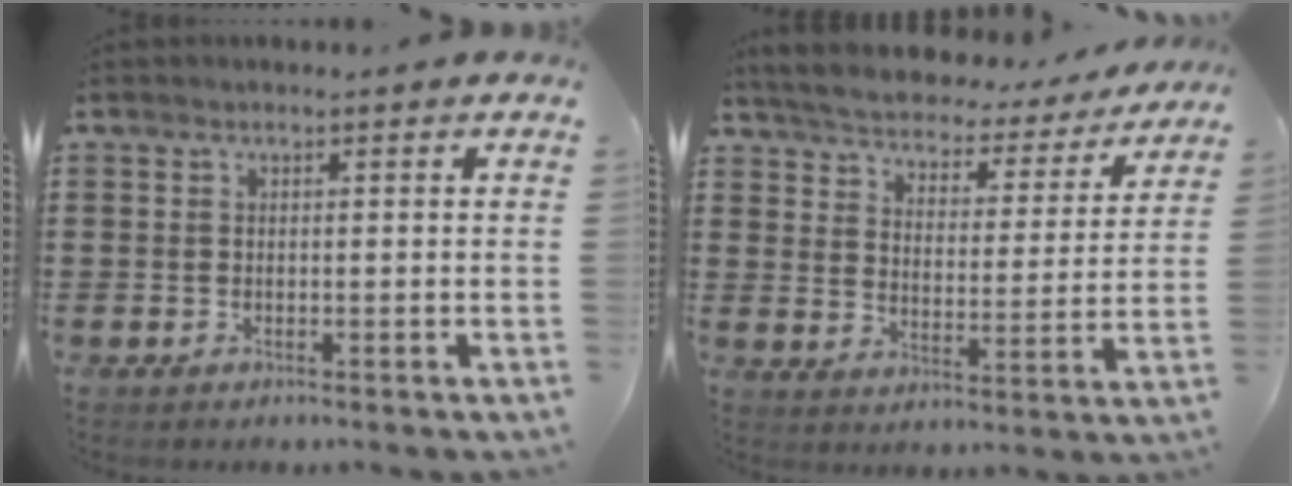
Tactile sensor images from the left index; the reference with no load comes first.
{"total": 4.0, "force": [4.0, 0.3, 0.3], "torque": [-0.033, -0.034, 0.061]}